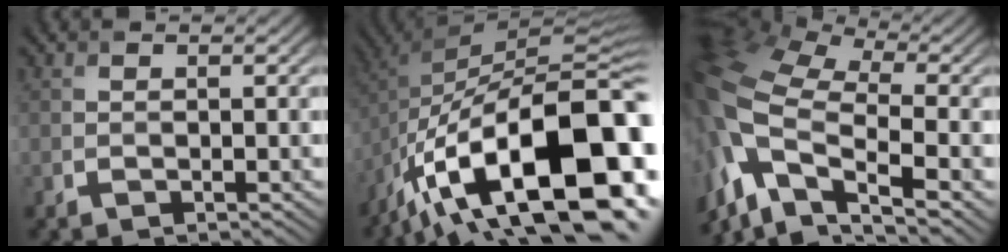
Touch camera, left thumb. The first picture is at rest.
{"total": 21.0, "force": [-9.7, 8.6, 16.6], "torque": [-0.283, -0.004, -0.155]}
{"total": 16.1, "force": [-5.3, 8.4, 12.7], "torque": [-0.328, -0.021, -0.087]}